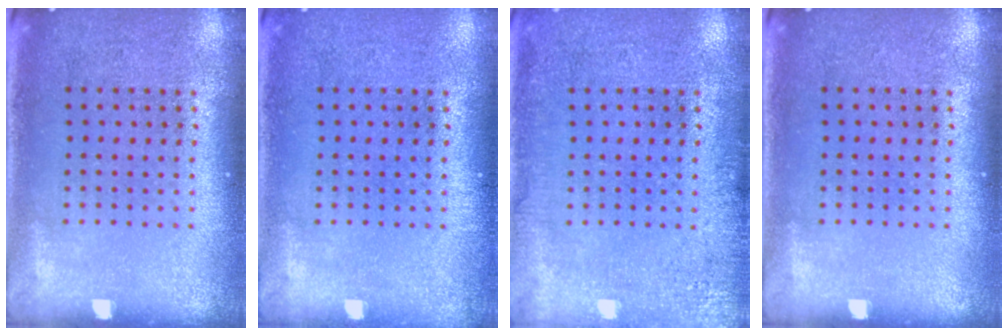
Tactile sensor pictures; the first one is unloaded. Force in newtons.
{"total": 0.5, "press": 0.5, "slide": 0.1}
{"total": 2.5, "press": 2.4, "slide": 0.5}
{"total": 0.0}